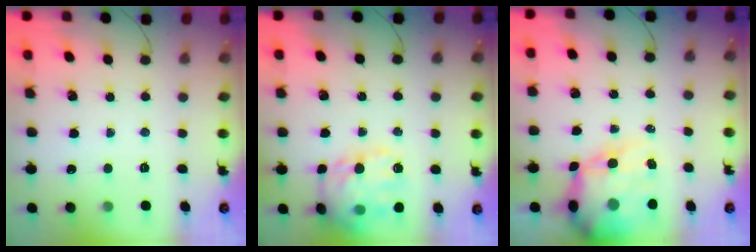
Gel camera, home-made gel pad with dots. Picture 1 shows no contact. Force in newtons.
{"total": 18.0, "press": 17.9, "slide": 1.7}
{"total": 14.1, "press": 13.6, "slide": 3.4}